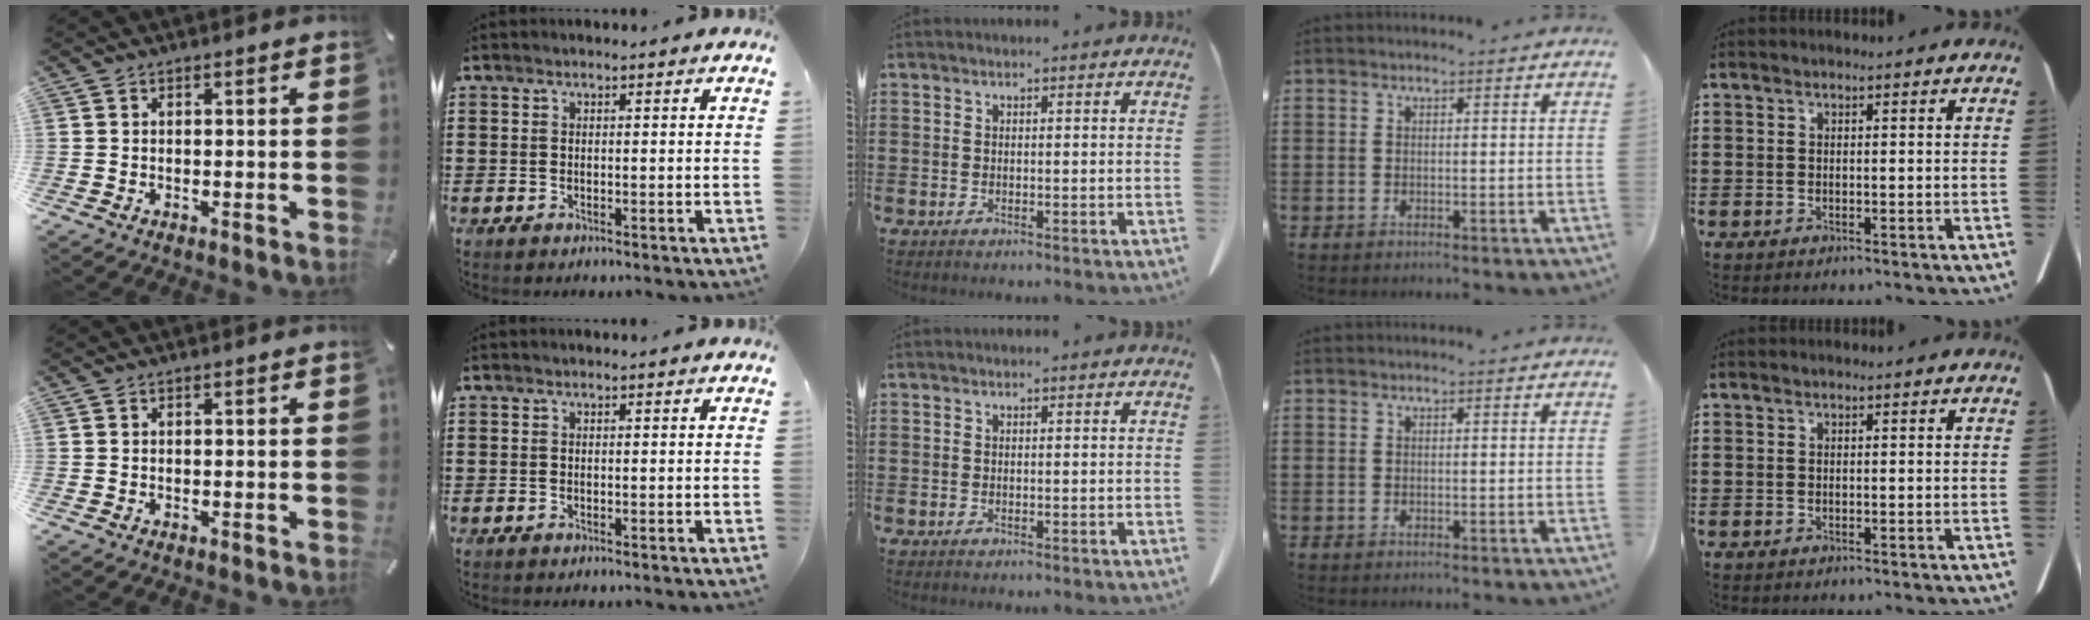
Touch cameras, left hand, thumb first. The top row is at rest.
{}